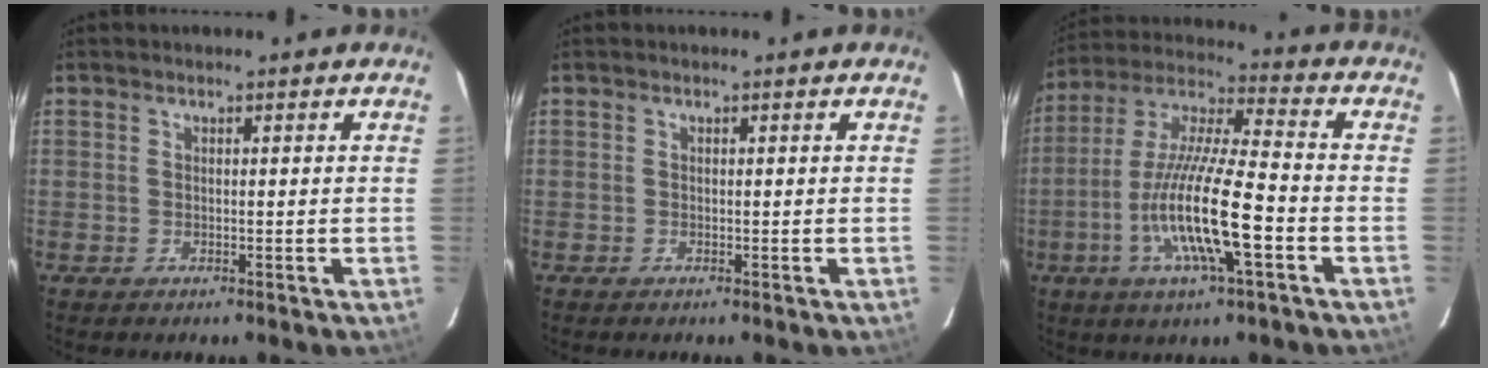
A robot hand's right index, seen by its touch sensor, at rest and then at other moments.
{"total": 0.0}
{"total": 16.7, "force": [-5.4, 2.0, 15.7], "torque": [-0.310, -0.010, -0.108]}